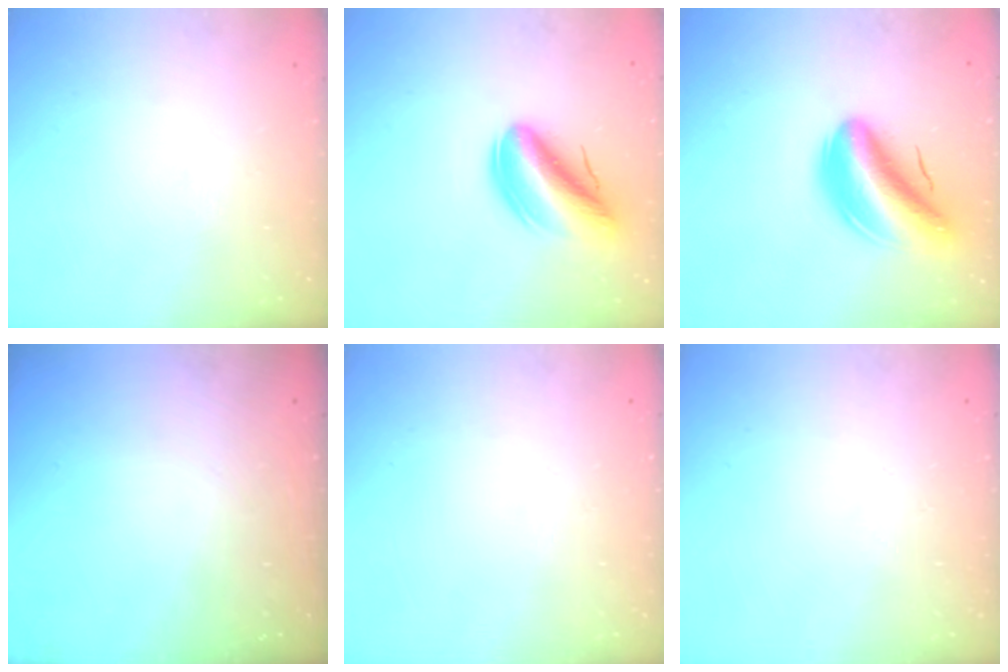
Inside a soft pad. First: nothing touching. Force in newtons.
{"total": 13.0, "press": 12.5, "slide": 3.7}
{"total": 11.2, "press": 10.6, "slide": 3.7}
{"total": 0.0}
{"total": 0.0}
{"total": 0.0}